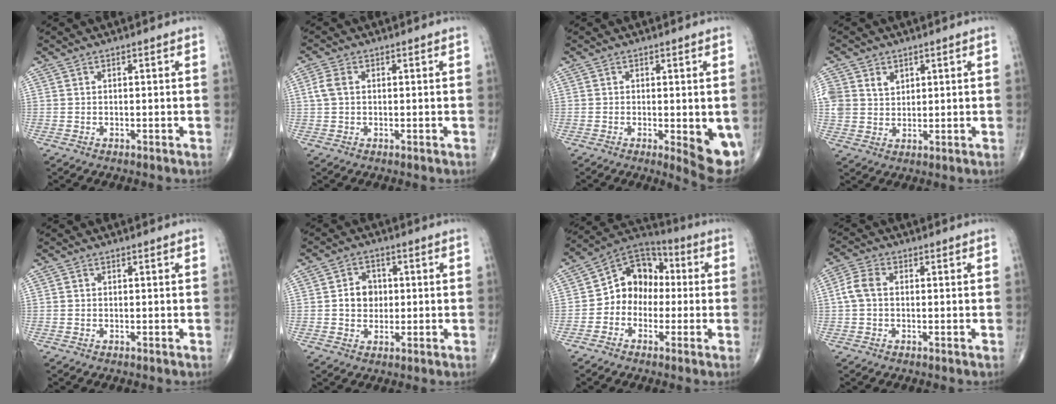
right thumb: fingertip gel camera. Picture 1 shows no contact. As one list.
[{"total": 3.1, "force": [0.4, 2.1, 2.2], "torque": [-0.056, 0.008, 0.006]}, {"total": 7.9, "force": [-1.8, 2.5, 7.3], "torque": [-0.085, -0.017, -0.020]}, {"total": 7.5, "force": [2.9, 6.2, 3.2], "torque": [-0.055, -0.005, 0.060]}, {"total": 0.0}, {"total": 5.4, "force": [0.2, 4.6, 2.9], "torque": [-0.024, 0.008, 0.000]}, {"total": 10.9, "force": [-0.9, 8.9, 6.1], "torque": [-0.059, 0.040, -0.035]}, {"total": 4.2, "force": [0.0, 2.9, 3.1], "torque": [-0.066, 0.014, -0.006]}]